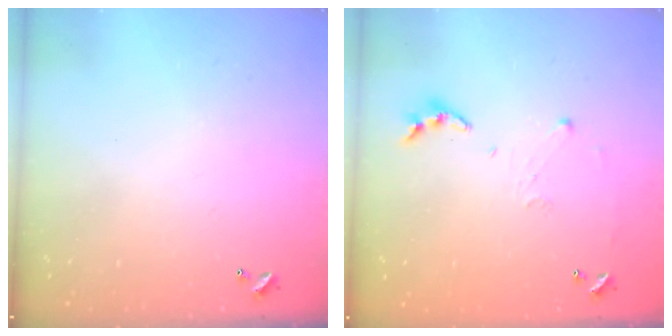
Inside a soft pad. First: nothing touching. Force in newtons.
{"total": 5.8, "press": 5.8, "slide": 0.6}